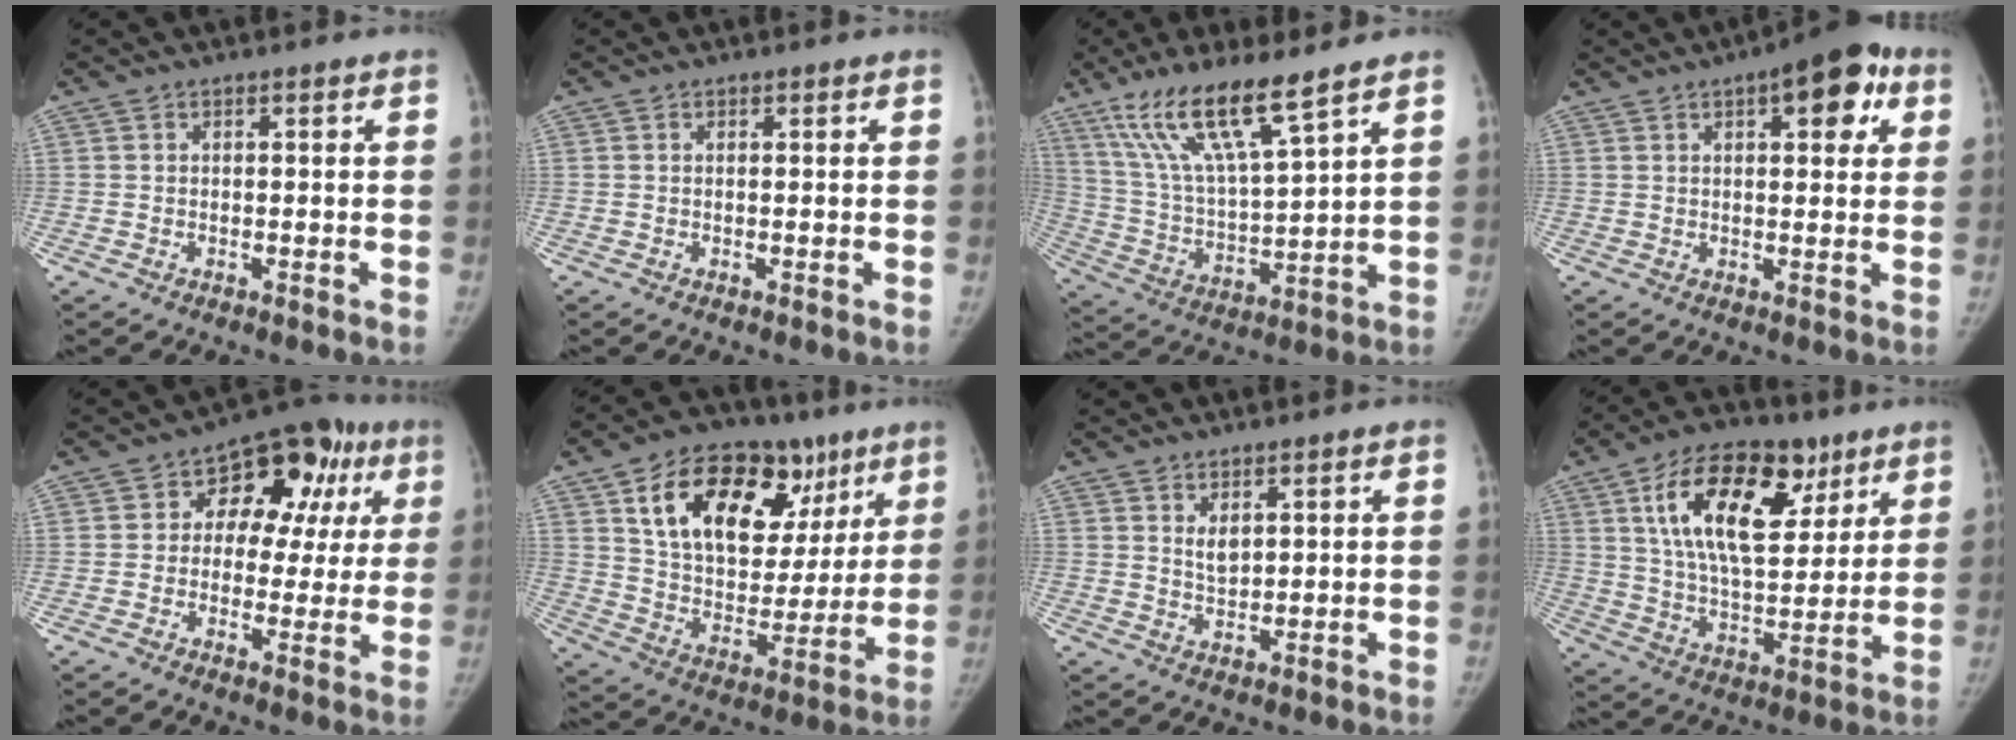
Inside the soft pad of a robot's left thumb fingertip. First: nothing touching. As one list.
[{"total": 0.0}, {"total": 15.8, "force": [10.6, 2.4, 11.5], "torque": [-0.210, -0.048, 0.214]}, {"total": 10.6, "force": [4.6, 4.4, 8.5], "torque": [-0.073, 0.001, 0.052]}, {"total": 14.2, "force": [4.2, 9.8, 9.4], "torque": [-0.046, 0.021, 0.048]}, {"total": 26.0, "force": [12.2, 15.7, 16.7], "torque": [-0.217, -0.003, 0.201]}, {"total": 3.0, "force": [1.5, 1.5, 2.1], "torque": [-0.023, -0.016, 0.033]}, {"total": 20.5, "force": [9.0, 10.8, 14.9], "torque": [-0.214, -0.027, 0.155]}]